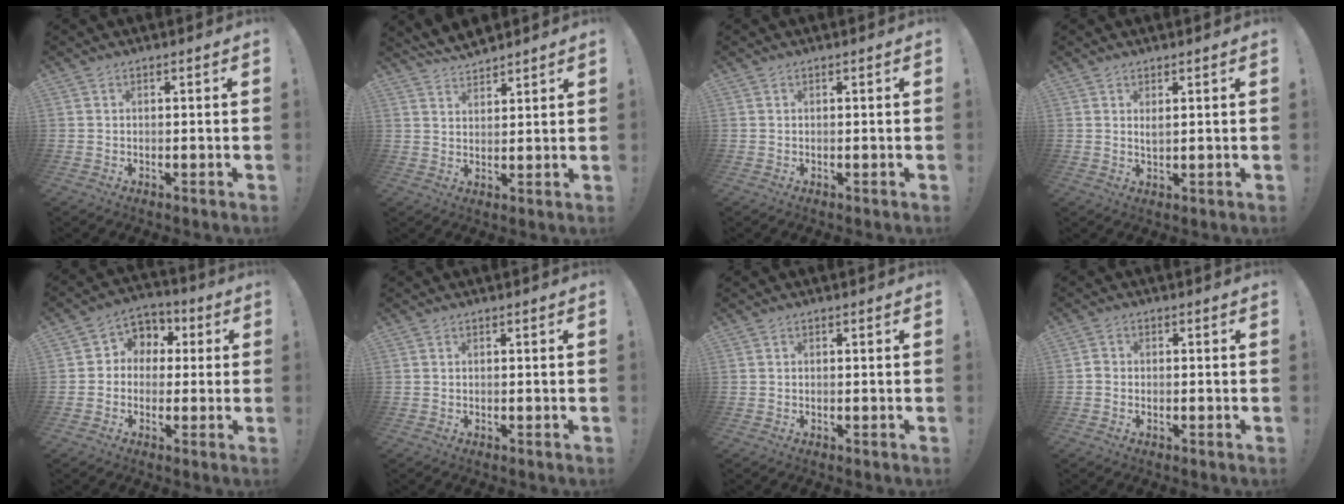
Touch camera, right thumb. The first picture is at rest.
{"total": 6.0, "force": [5.5, 1.9, 1.5], "torque": [-0.031, -0.033, 0.105]}
{"total": 0.0}
{"total": 2.0, "force": [1.3, 0.5, 1.4], "torque": [-0.014, -0.007, 0.020]}
{"total": 6.7, "force": [-0.6, 6.3, 1.9], "torque": [-0.027, 0.011, -0.005]}
{"total": 0.0}
{"total": 0.0}
{"total": 1.4, "force": [-0.6, 1.0, 0.8], "torque": [-0.013, 0.005, -0.010]}